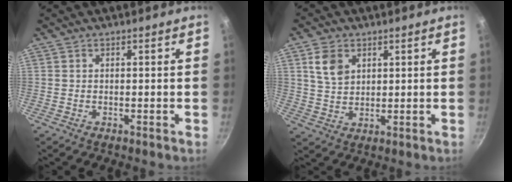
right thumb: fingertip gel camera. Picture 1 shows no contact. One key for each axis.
{"total": 6.4, "fx": 2.6, "fy": 4.6, "fz": 3.6, "tx": -0.050, "ty": -0.009, "tz": 0.052}